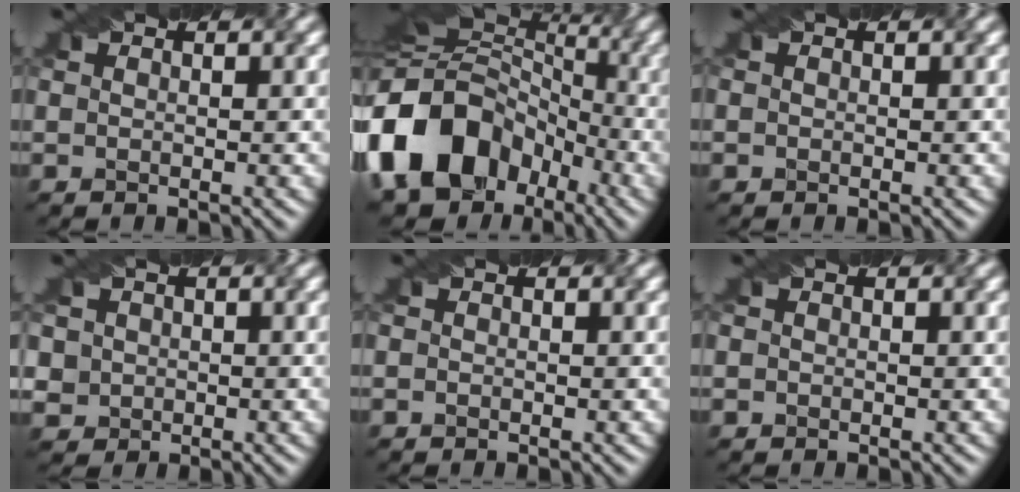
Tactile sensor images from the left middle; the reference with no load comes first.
{"total": 16.3, "force": [-6.3, 12.6, 8.2], "torque": [-0.182, 0.014, -0.124]}
{"total": 0.5, "force": [0.1, 0.5, 0.2], "torque": [-0.004, 0.010, -0.007]}
{"total": 4.6, "force": [1.5, 4.0, 1.7], "torque": [-0.044, 0.025, 0.012]}
{"total": 0.5, "force": [-0.4, 0.2, 0.1], "torque": [-0.002, 0.007, -0.011]}
{"total": 0.9, "force": [0.1, 0.8, 0.4], "torque": [-0.001, 0.016, -0.009]}